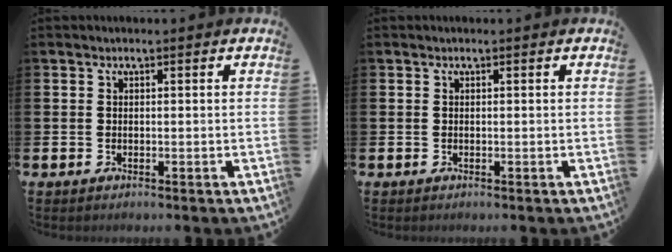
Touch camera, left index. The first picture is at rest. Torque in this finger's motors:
{"motor_torque": [0.00, 0.00, 0.00, 0.00]}